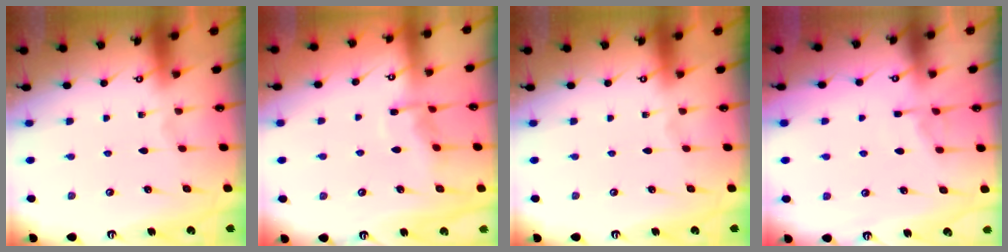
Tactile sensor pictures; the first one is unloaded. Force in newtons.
{"total": 6.0, "press": 5.9, "slide": 0.6}
{"total": 0.0}
{"total": 4.4, "press": 4.4, "slide": 0.4}